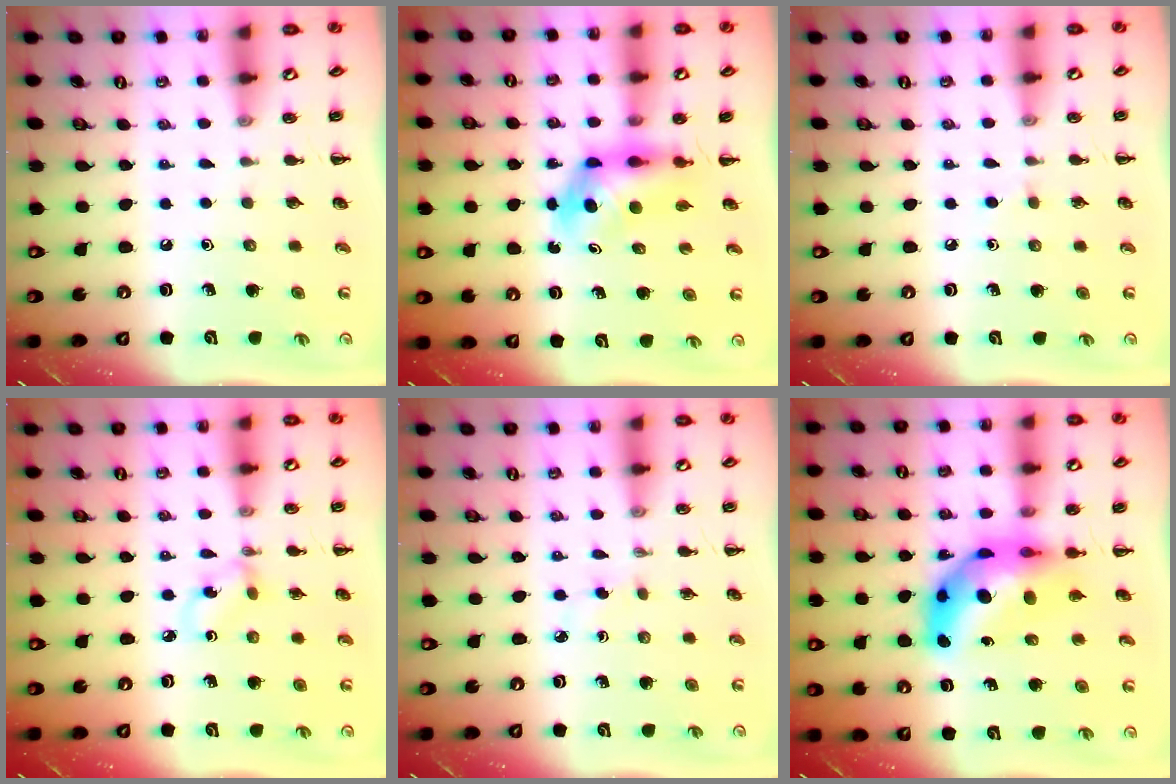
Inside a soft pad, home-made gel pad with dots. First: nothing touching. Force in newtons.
{"total": 4.8, "press": 4.7, "slide": 0.6}
{"total": 1.6, "press": 1.4, "slide": 0.8}
{"total": 1.8, "press": 1.7, "slide": 0.6}
{"total": 2.3, "press": 2.1, "slide": 0.9}
{"total": 11.8, "press": 11.2, "slide": 3.8}